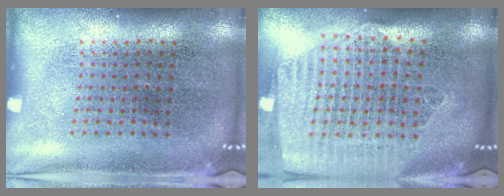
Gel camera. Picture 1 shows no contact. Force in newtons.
{"total": 2.5, "press": 2.2, "slide": 1.1}